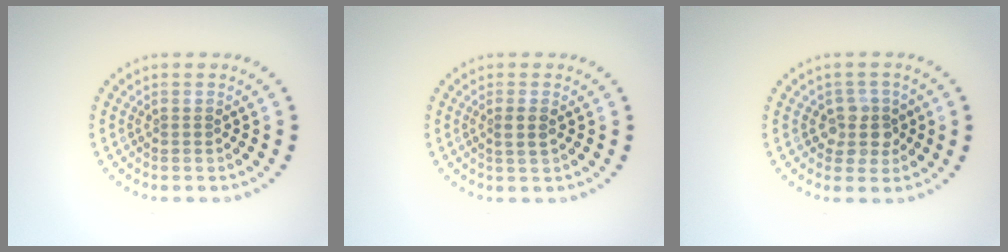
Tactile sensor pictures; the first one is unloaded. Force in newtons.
{"total": 1.5, "press": 1.4, "slide": 0.5}
{"total": 2.8, "press": 2.4, "slide": 1.4}